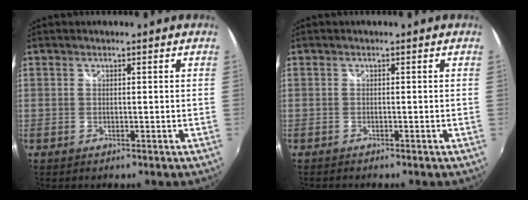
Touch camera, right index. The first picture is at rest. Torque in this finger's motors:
{"motor_torque": [0.01, 0.00, 0.05, 0.00]}